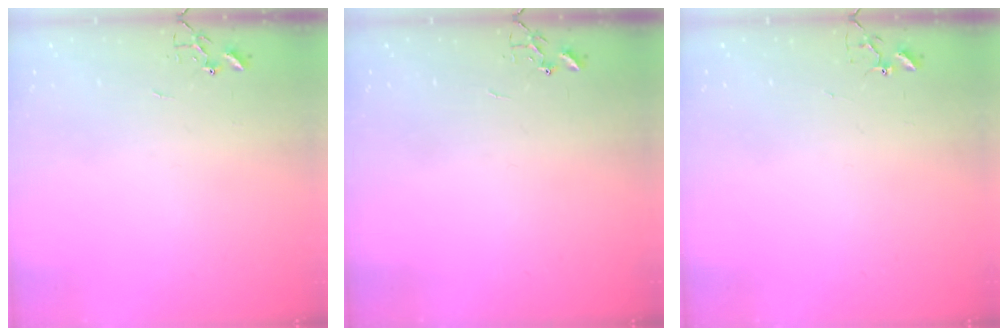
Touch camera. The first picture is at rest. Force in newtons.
{"total": 0.0}
{"total": 3.2, "press": 3.2, "slide": 0.3}